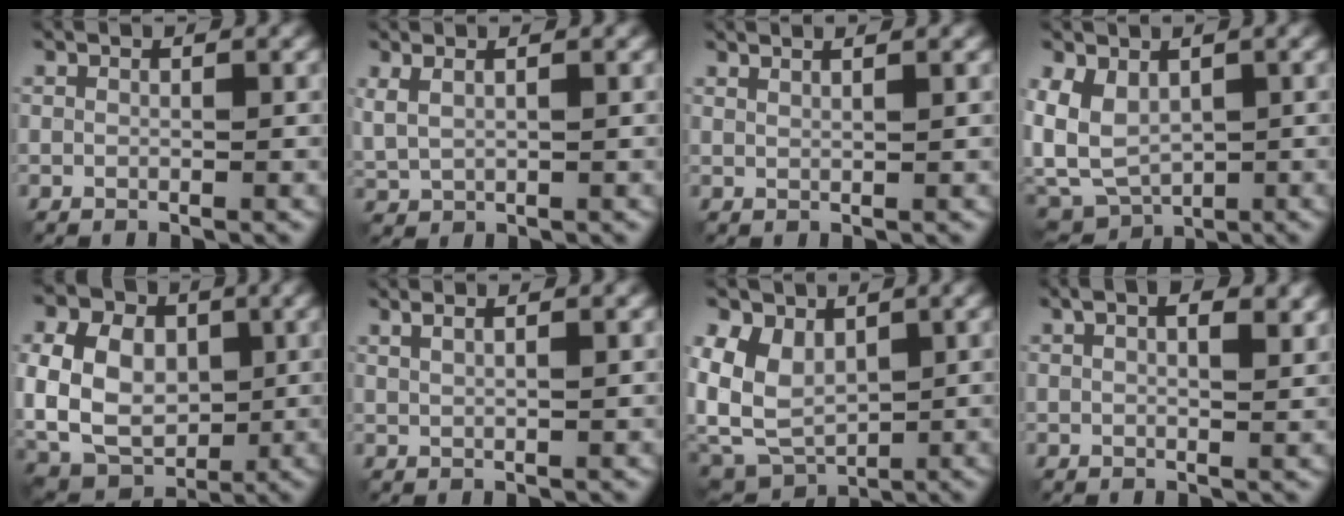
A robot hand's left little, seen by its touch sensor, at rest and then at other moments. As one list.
[{"total": 2.3, "force": [1.2, 1.0, 1.7], "torque": [-0.046, 0.001, 0.031]}, {"total": 2.1, "force": [1.6, 0.6, 1.3], "torque": [-0.003, 0.005, 0.006]}, {"total": 4.6, "force": [0.0, 3.1, 3.4], "torque": [-0.081, -0.003, -0.007]}, {"total": 12.2, "force": [0.9, 9.2, 8.0], "torque": [-0.172, 0.017, 0.005]}, {"total": 3.0, "force": [1.6, 1.1, 2.2], "torque": [-0.018, 0.011, 0.004]}, {"total": 5.8, "force": [0.8, 4.2, 3.9], "torque": [-0.087, -0.007, 0.007]}, {"total": 5.7, "force": [2.6, 2.7, 4.3], "torque": [-0.056, 0.013, 0.025]}]